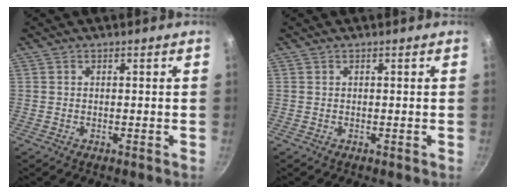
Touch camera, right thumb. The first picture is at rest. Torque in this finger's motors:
{"motor_torque": [-0.14, -0.07, -0.04, -0.04, 0.00]}